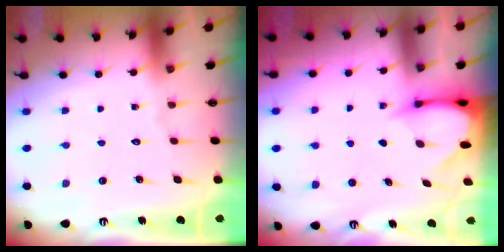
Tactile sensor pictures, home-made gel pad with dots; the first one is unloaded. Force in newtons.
{"total": 3.5, "press": 3.5, "slide": 0.2}